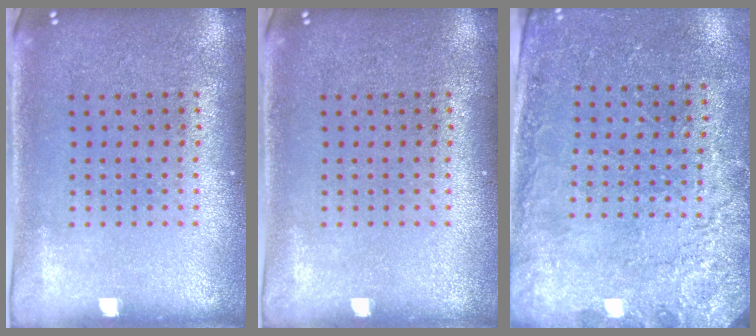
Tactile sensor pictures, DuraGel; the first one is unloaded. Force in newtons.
{"total": 0.0}
{"total": 2.6, "press": 2.4, "slide": 1.1}